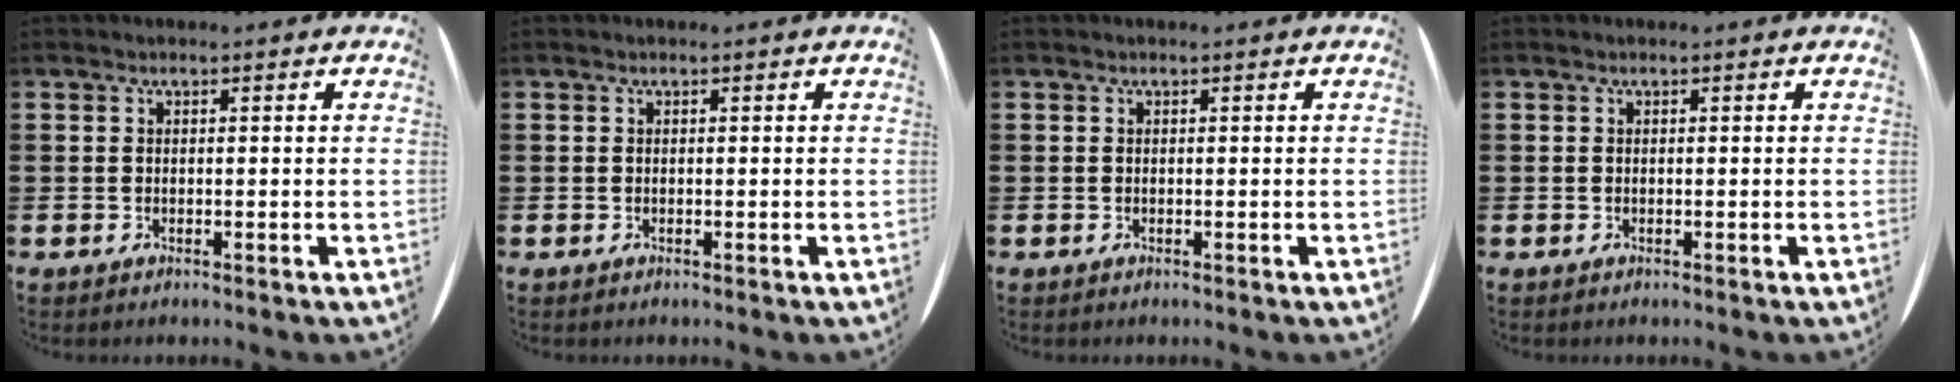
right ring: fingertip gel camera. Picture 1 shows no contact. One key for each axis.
{"total": 0.0}
{"total": 0.0}
{"total": 0.0}